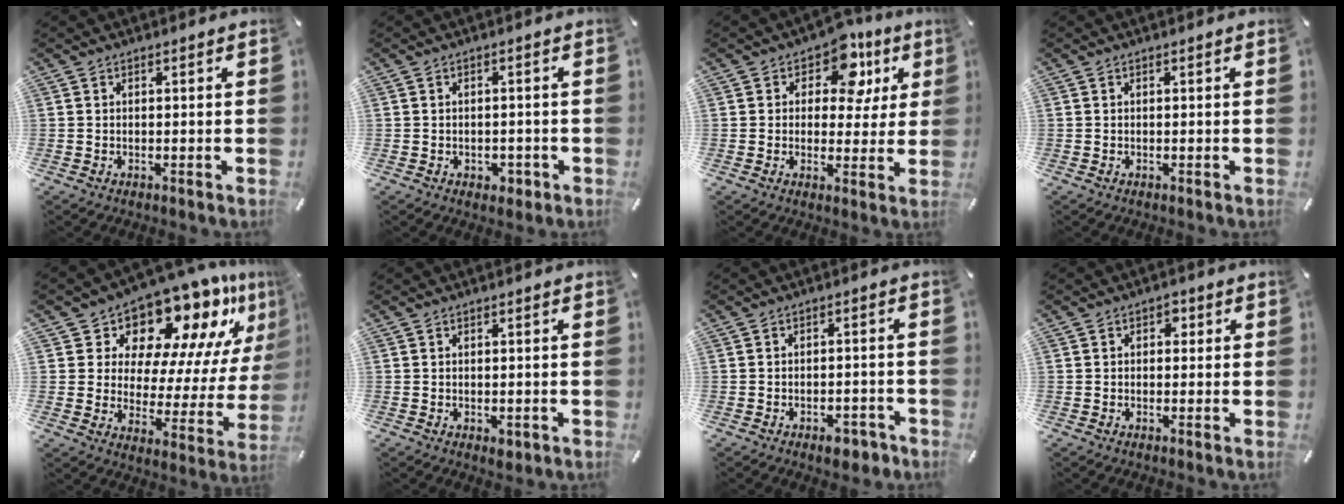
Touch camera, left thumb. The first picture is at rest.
{"total": 2.4, "force": [-0.9, 2.0, 1.0], "torque": [-0.017, 0.004, -0.016]}
{"total": 11.3, "force": [5.1, 7.4, 6.8], "torque": [-0.090, -0.020, 0.085]}
{"total": 0.0}
{"total": 14.5, "force": [12.1, 6.5, 4.4], "torque": [-0.053, -0.127, 0.198]}
{"total": 1.4, "force": [-0.3, 1.1, 0.8], "torque": [-0.012, 0.003, -0.005]}
{"total": 4.6, "force": [-3.2, 2.3, 2.4], "torque": [-0.032, 0.022, -0.055]}
{"total": 1.9, "force": [0.2, 1.7, 1.0], "torque": [-0.005, 0.003, -0.004]}